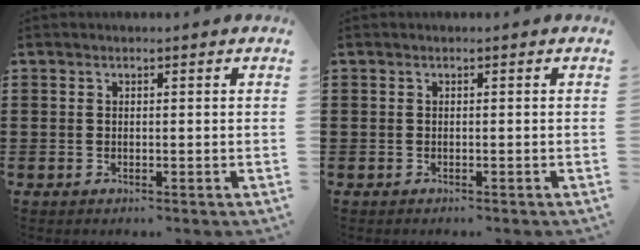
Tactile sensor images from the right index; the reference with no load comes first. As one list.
[{"total": 0.0}]